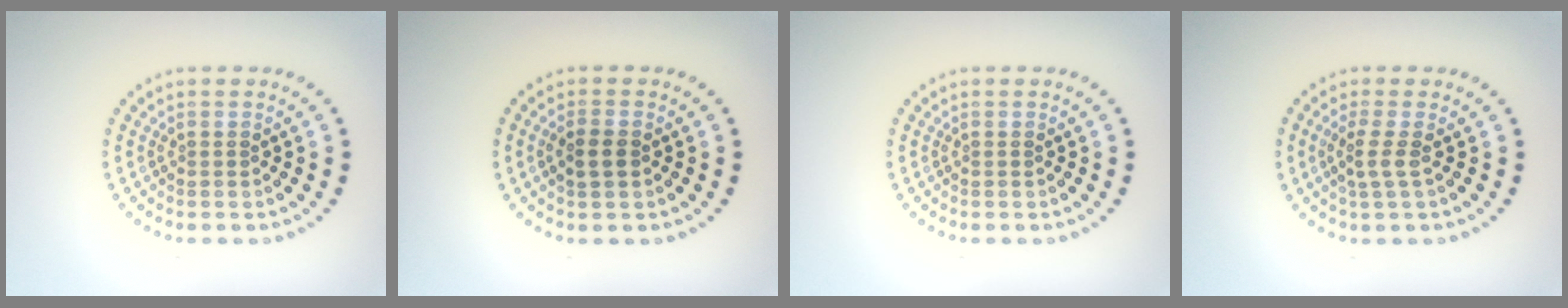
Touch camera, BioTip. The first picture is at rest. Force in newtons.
{"total": 1.9, "press": 1.9, "slide": 0.2}
{"total": 0.0}
{"total": 1.7, "press": 1.3, "slide": 1.1}